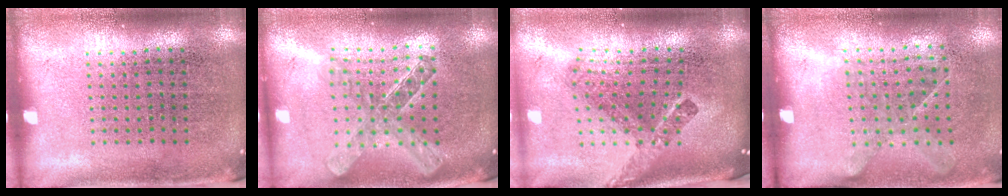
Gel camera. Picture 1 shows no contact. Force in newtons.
{"total": 2.1, "press": 1.7, "slide": 1.2}
{"total": 2.5, "press": 1.6, "slide": 2.0}
{"total": 1.2, "press": 0.9, "slide": 0.8}